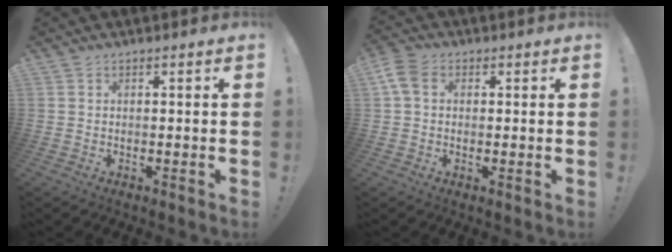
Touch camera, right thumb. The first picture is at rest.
{"total": 6.2, "force": [1.7, 4.3, 4.0], "torque": [-0.081, 0.007, 0.037]}